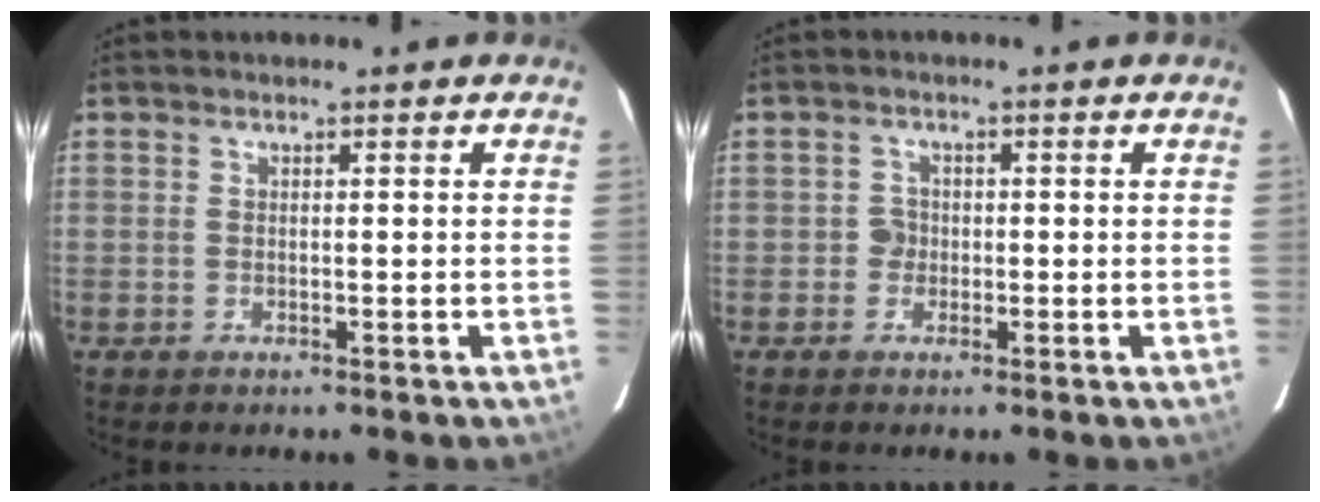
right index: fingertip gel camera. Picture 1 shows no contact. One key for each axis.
{"total": 1.8, "fx": -0.6, "fy": 1.7, "fz": 0.0, "tx": 0.001, "ty": 0.007, "tz": -0.010}